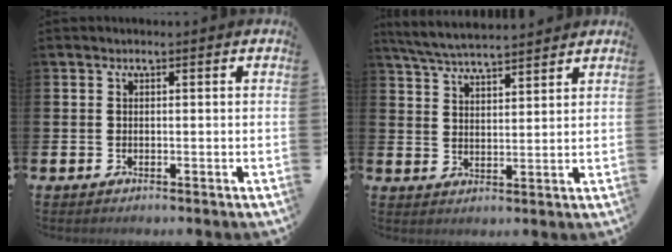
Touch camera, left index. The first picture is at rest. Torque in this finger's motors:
{"motor_torque": [0.91, -1.07, 0.40, 0.09]}